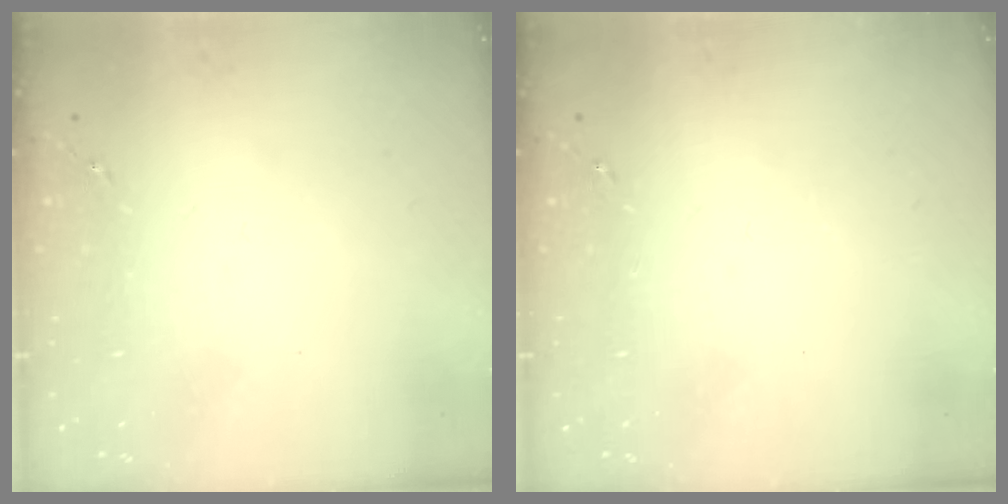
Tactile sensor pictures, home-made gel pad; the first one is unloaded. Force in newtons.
{"total": 0.0}